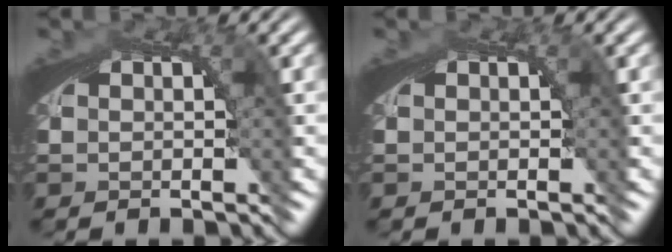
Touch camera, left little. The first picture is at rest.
{"total": 0.0}